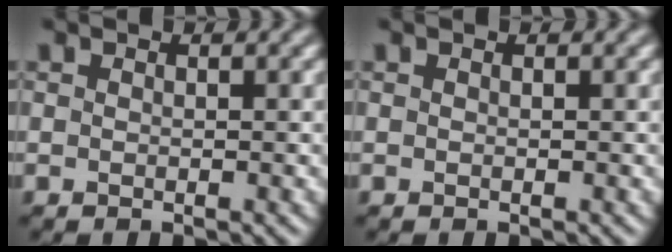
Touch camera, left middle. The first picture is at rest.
{"total": 0.0}